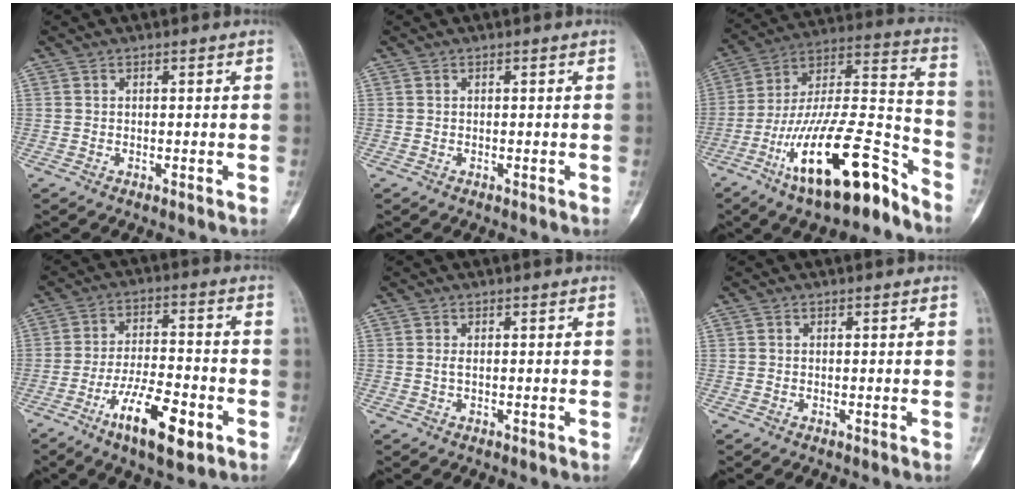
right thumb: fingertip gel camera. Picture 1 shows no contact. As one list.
[{"total": 0.0}, {"total": 23.5, "force": [-14.1, 7.0, 17.5], "torque": [-0.301, 0.086, -0.243]}, {"total": 12.1, "force": [-5.9, 4.0, 9.8], "torque": [-0.171, 0.024, -0.097]}, {"total": 0.8, "force": [0.0, 0.3, 0.7], "torque": [-0.019, -0.002, 0.001]}, {"total": 0.0}]